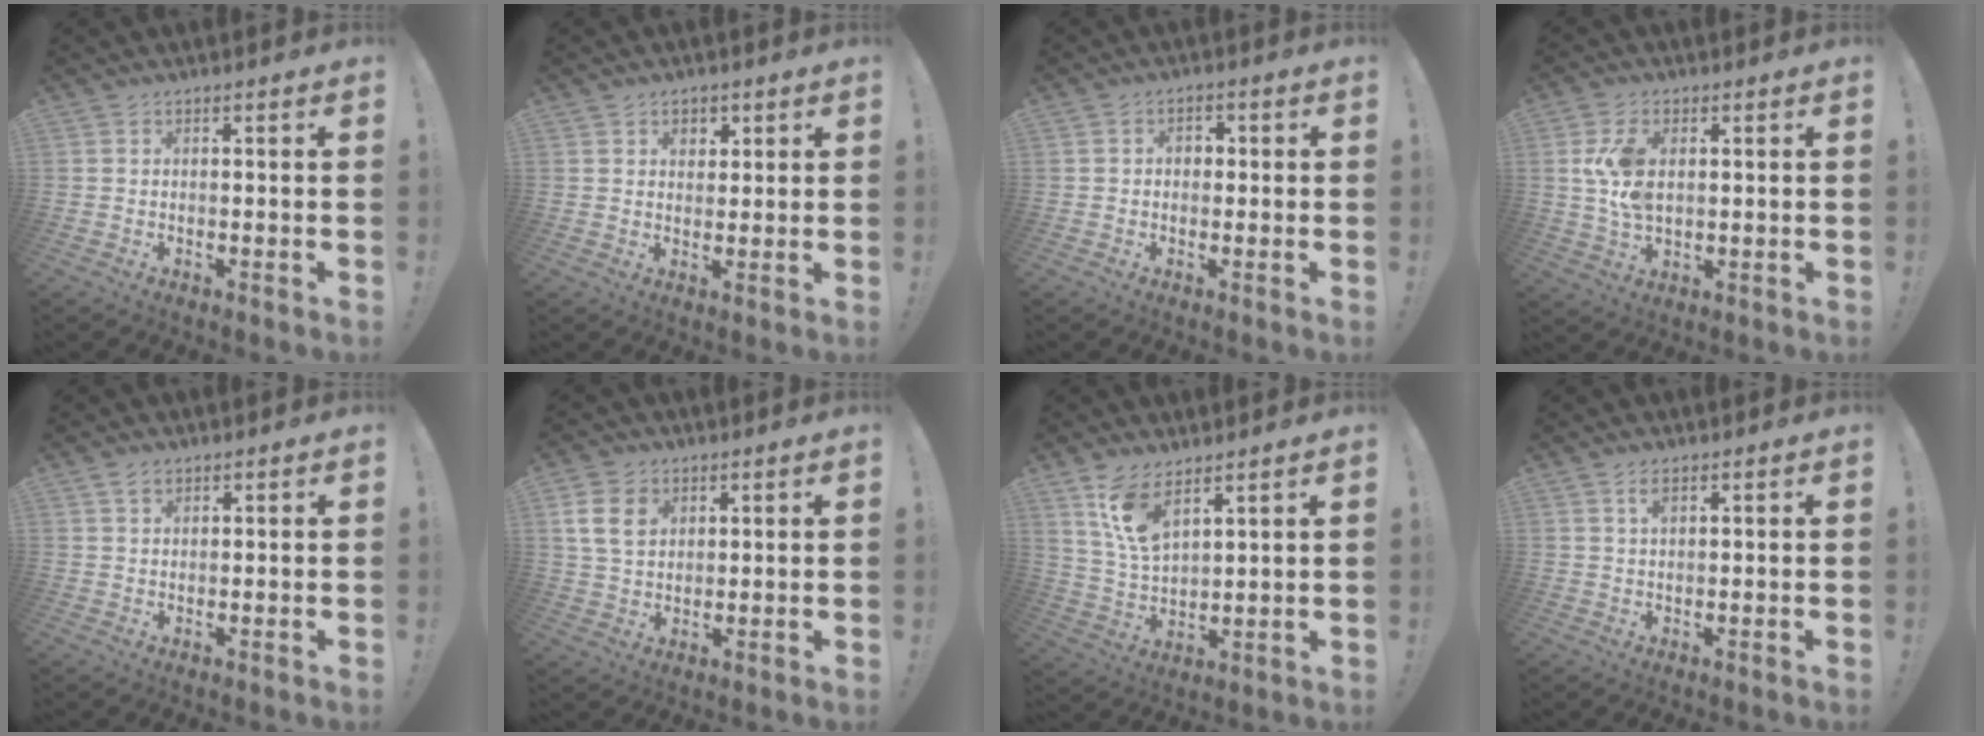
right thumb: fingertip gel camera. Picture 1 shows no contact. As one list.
[{"total": 3.4, "force": [1.9, 2.6, 1.2], "torque": [-0.002, -0.010, 0.029]}, {"total": 2.3, "force": [-0.3, 1.7, 1.4], "torque": [-0.019, 0.001, -0.010]}, {"total": 8.9, "force": [1.7, 5.2, 7.0], "torque": [-0.125, -0.005, 0.030]}, {"total": 2.4, "force": [1.6, 1.3, 1.2], "torque": [-0.017, -0.003, 0.028]}, {"total": 9.9, "force": [3.6, 7.4, 5.5], "torque": [-0.097, -0.001, 0.073]}, {"total": 10.5, "force": [7.0, 4.6, 6.4], "torque": [-0.124, -0.030, 0.135]}, {"total": 2.6, "force": [1.5, 0.9, 1.9], "torque": [-0.024, -0.005, 0.024]}]